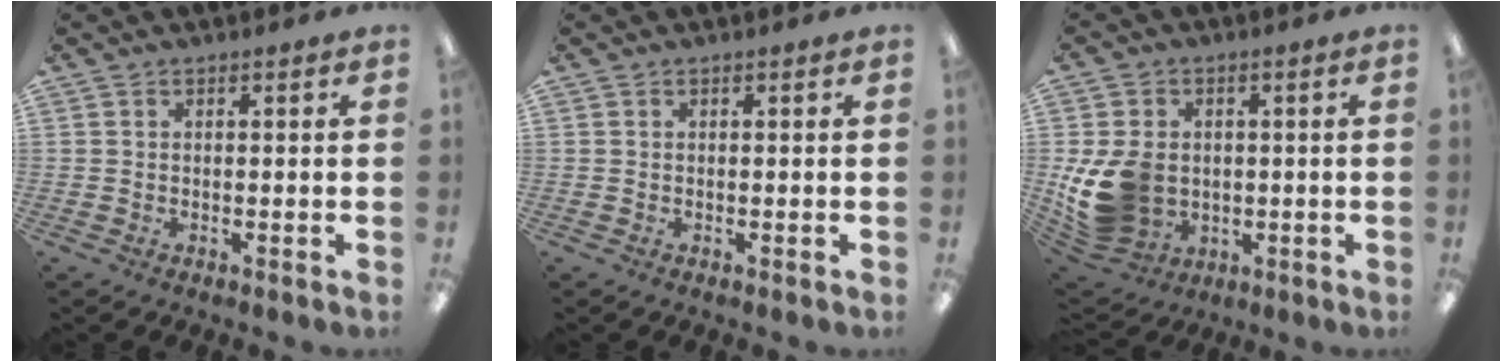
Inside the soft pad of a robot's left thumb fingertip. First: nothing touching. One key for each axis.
{"total": 0.0}
{"total": 13.4, "fx": -0.9, "fy": 11.0, "fz": 7.6, "tx": -0.182, "ty": 0.003, "tz": -0.010}